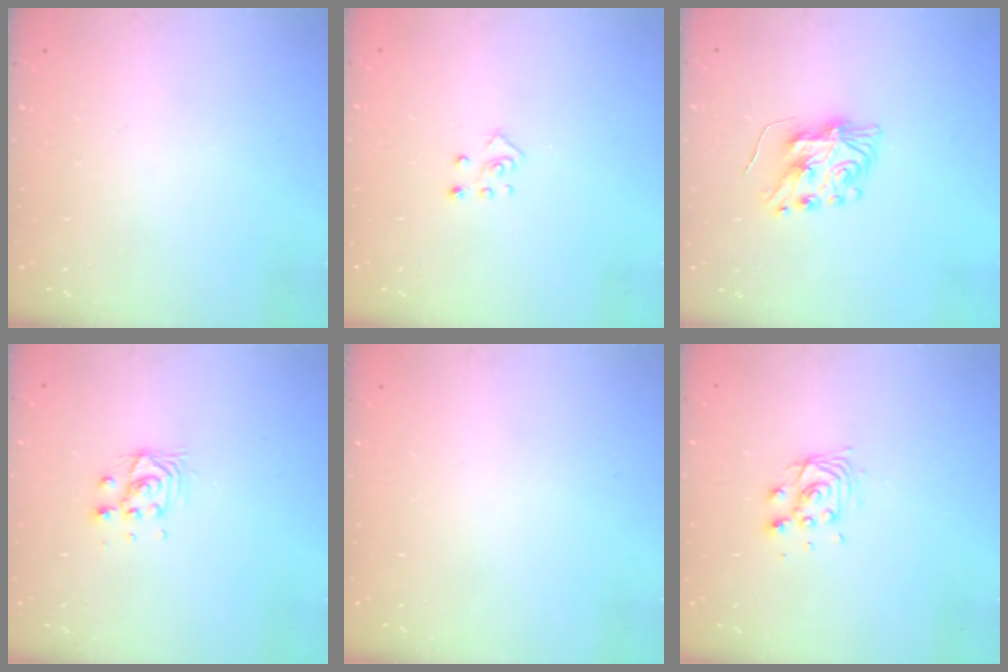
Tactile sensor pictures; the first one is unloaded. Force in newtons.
{"total": 3.9, "press": 3.8, "slide": 0.3}
{"total": 8.2, "press": 8.2, "slide": 0.7}
{"total": 5.4, "press": 5.4, "slide": 0.1}
{"total": 0.0}
{"total": 7.6, "press": 7.6, "slide": 0.5}